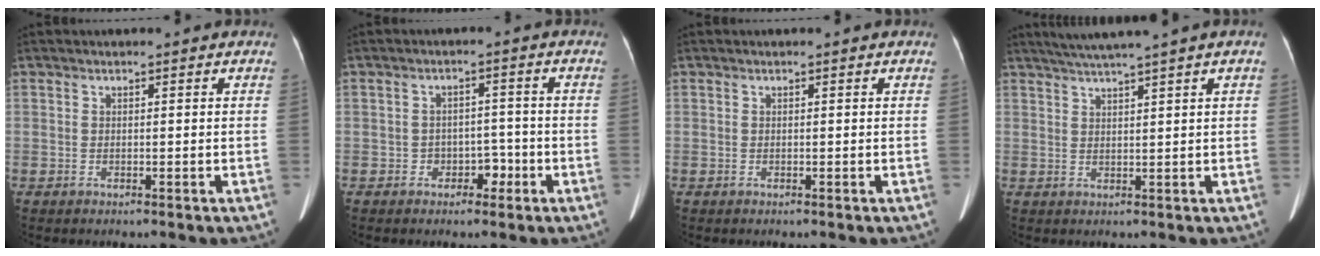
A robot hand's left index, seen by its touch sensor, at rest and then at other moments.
{"total": 3.3, "force": [-1.7, 2.4, 1.6], "torque": [-0.016, 0.014, -0.022]}
{"total": 0.0}
{"total": 5.5, "force": [4.1, -1.3, 3.5], "torque": [-0.060, 0.018, 0.073]}